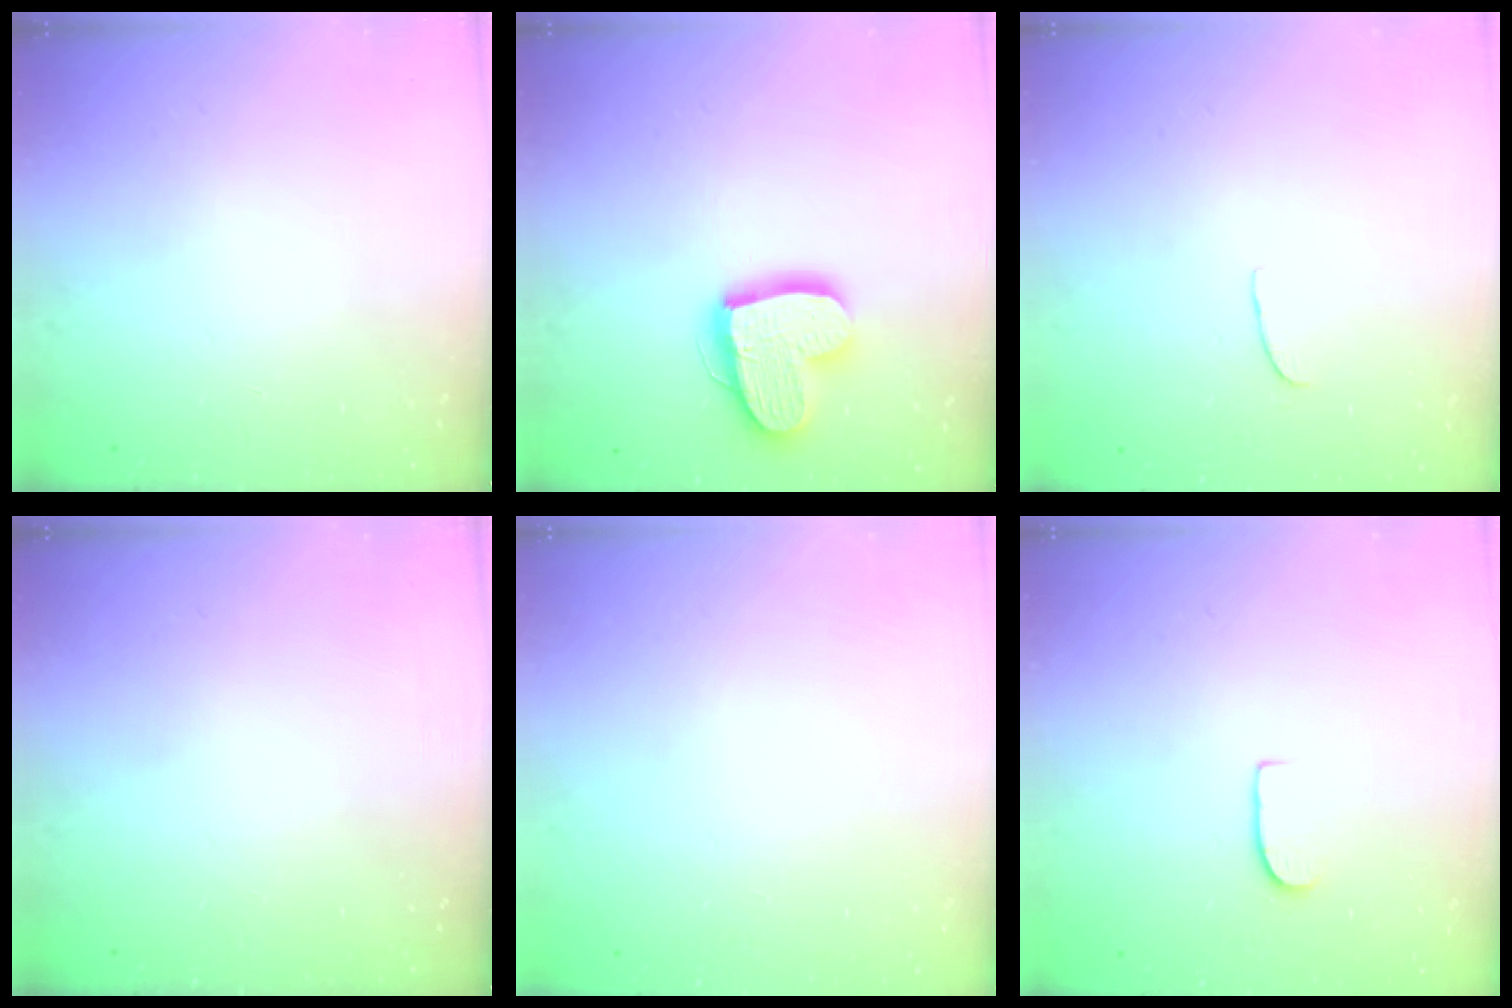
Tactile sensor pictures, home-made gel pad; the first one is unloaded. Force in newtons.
{"total": 16.5, "press": 16.5, "slide": 1.6}
{"total": 5.7, "press": 5.7, "slide": 0.5}
{"total": 0.0}
{"total": 0.0}
{"total": 5.5, "press": 5.5, "slide": 0.5}